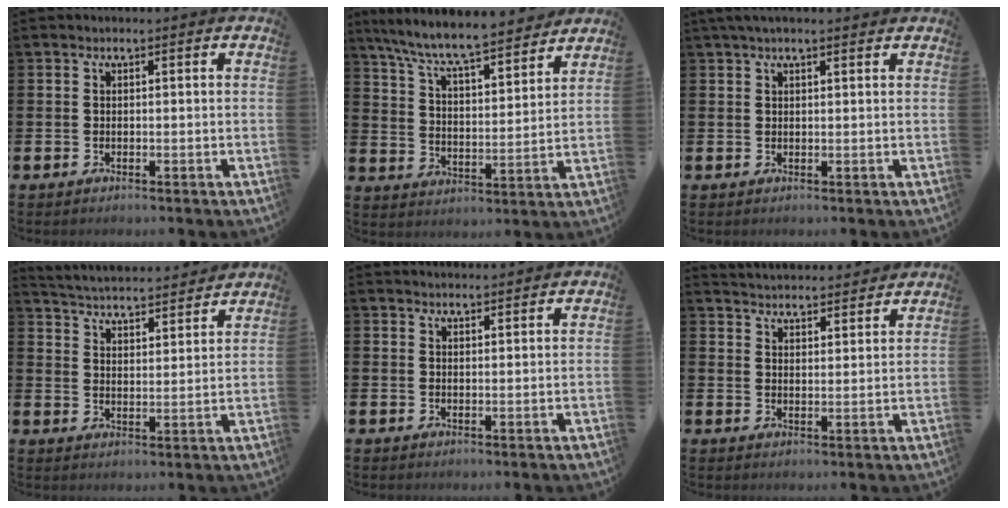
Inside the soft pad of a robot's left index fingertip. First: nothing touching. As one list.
[{"total": 8.6, "force": [8.1, 0.9, 2.9], "torque": [-0.084, -0.062, 0.137]}, {"total": 2.0, "force": [1.6, 0.4, 1.2], "torque": [-0.021, 0.004, 0.027]}, {"total": 4.6, "force": [4.5, 0.6, 0.1], "torque": [-0.014, -0.046, 0.073]}, {"total": 2.2, "force": [2.1, 0.3, 0.1], "torque": [-0.002, -0.010, 0.039]}, {"total": 4.4, "force": [4.4, 0.4, -0.3], "torque": [0.001, -0.033, 0.077]}]